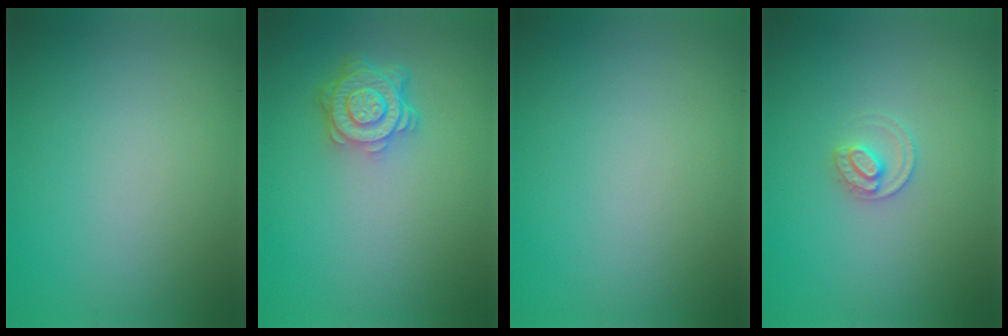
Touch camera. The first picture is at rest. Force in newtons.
{"total": 4.6, "press": 3.6, "slide": 2.9}
{"total": 0.0}
{"total": 1.7, "press": 1.7, "slide": 0.1}